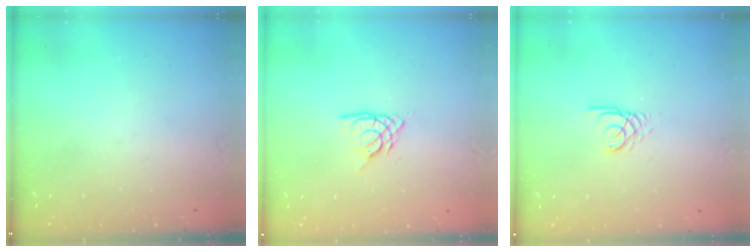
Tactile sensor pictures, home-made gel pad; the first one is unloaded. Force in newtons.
{"total": 4.7, "press": 4.7, "slide": 0.4}
{"total": 2.4, "press": 2.4, "slide": 0.3}